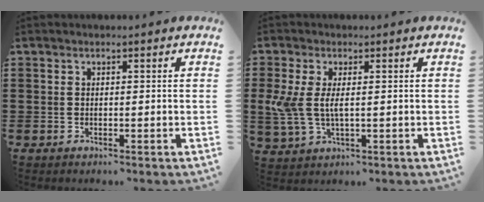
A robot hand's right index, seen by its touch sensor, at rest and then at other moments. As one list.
[{"total": 4.6, "force": [0.4, 2.0, 4.1], "torque": [-0.108, -0.004, 0.001]}]